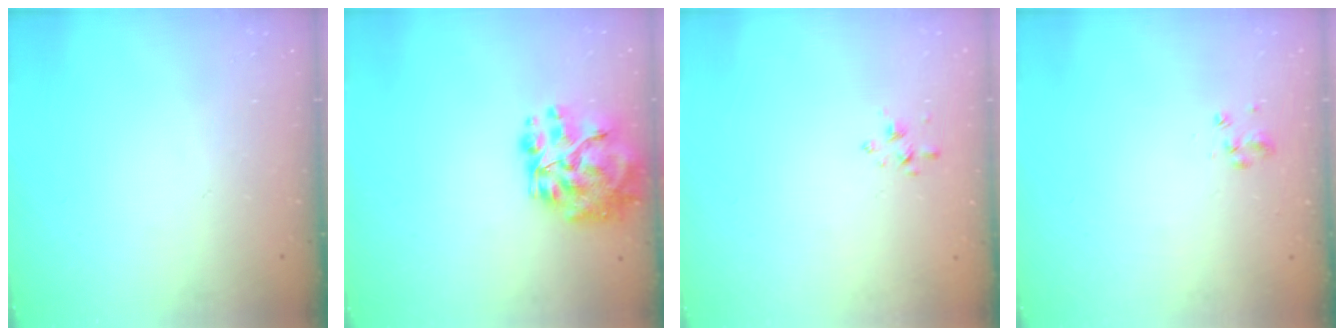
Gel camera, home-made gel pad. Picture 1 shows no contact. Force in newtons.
{"total": 13.9, "press": 13.3, "slide": 4.4}
{"total": 2.0, "press": 1.9, "slide": 0.7}
{"total": 2.9, "press": 2.8, "slide": 1.0}